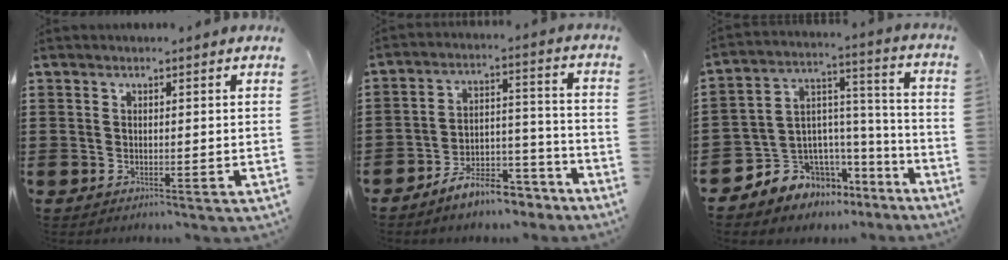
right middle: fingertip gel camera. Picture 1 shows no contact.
{"total": 7.8, "force": [-7.2, 2.0, 2.3], "torque": [-0.033, 0.025, -0.135]}
{"total": 6.7, "force": [-4.7, 4.8, -0.5], "torque": [-0.023, -0.008, -0.088]}